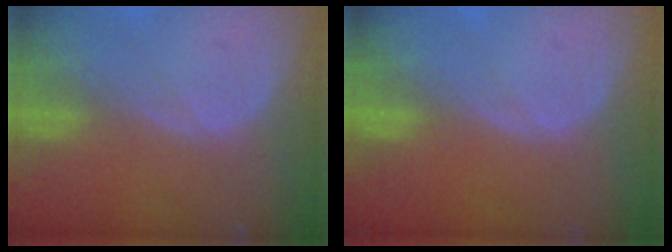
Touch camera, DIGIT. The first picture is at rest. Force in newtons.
{"total": 0.0}